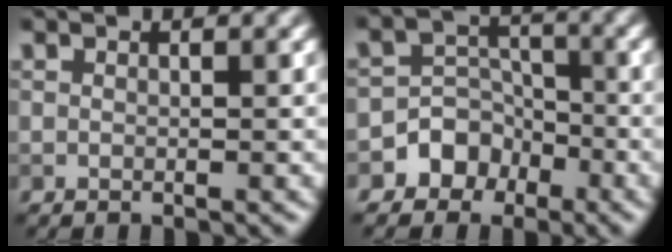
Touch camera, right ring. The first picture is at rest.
{"total": 4.7, "force": [-2.7, 3.8, 0.6], "torque": [0.028, 0.010, -0.065]}